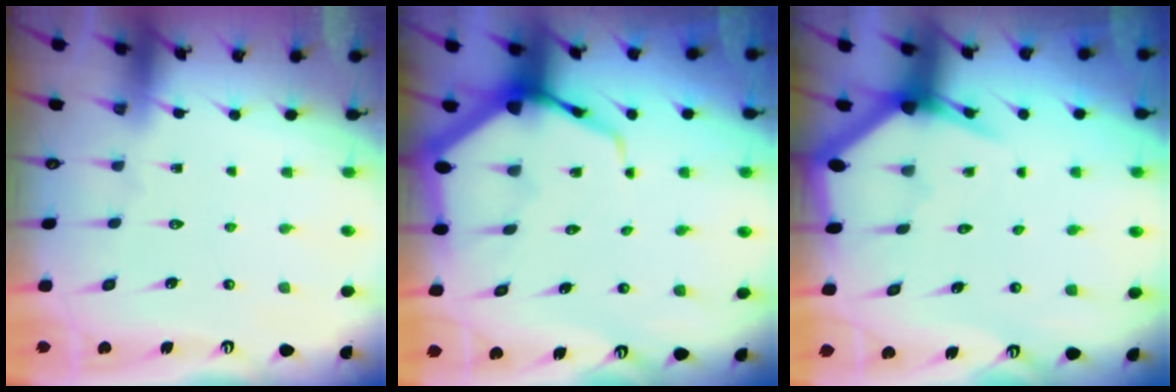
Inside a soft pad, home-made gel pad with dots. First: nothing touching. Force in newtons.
{"total": 8.2, "press": 8.1, "slide": 0.9}
{"total": 3.7, "press": 3.6, "slide": 0.6}